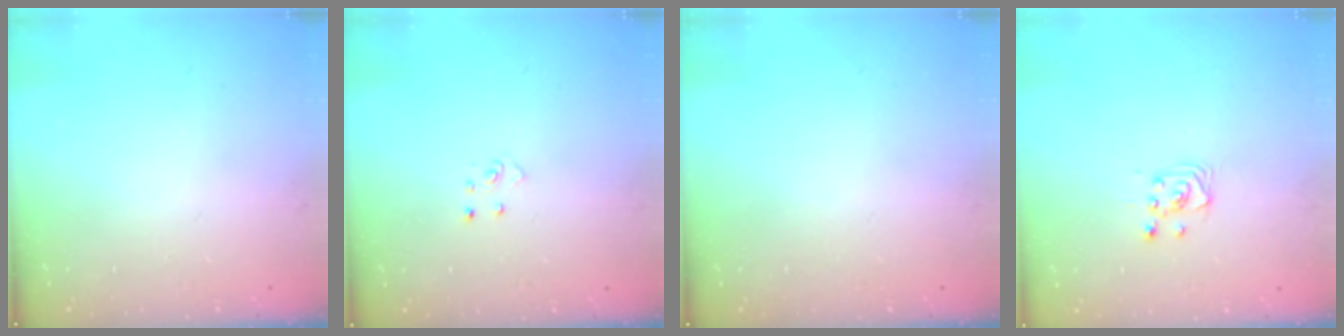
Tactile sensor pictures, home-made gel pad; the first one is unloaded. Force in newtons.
{"total": 2.6, "press": 2.6, "slide": 0.3}
{"total": 0.0}
{"total": 2.9, "press": 2.9, "slide": 0.4}